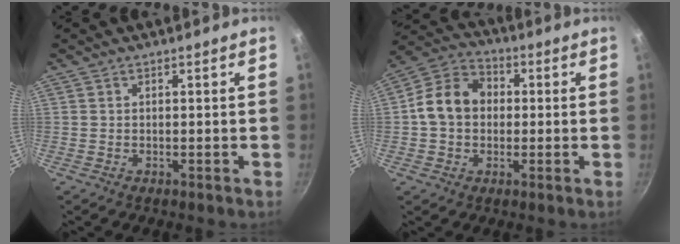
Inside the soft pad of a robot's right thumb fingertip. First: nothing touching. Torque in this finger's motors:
{"motor_torque": [0.72, 2.51, 1.00, -0.79, 0.08]}